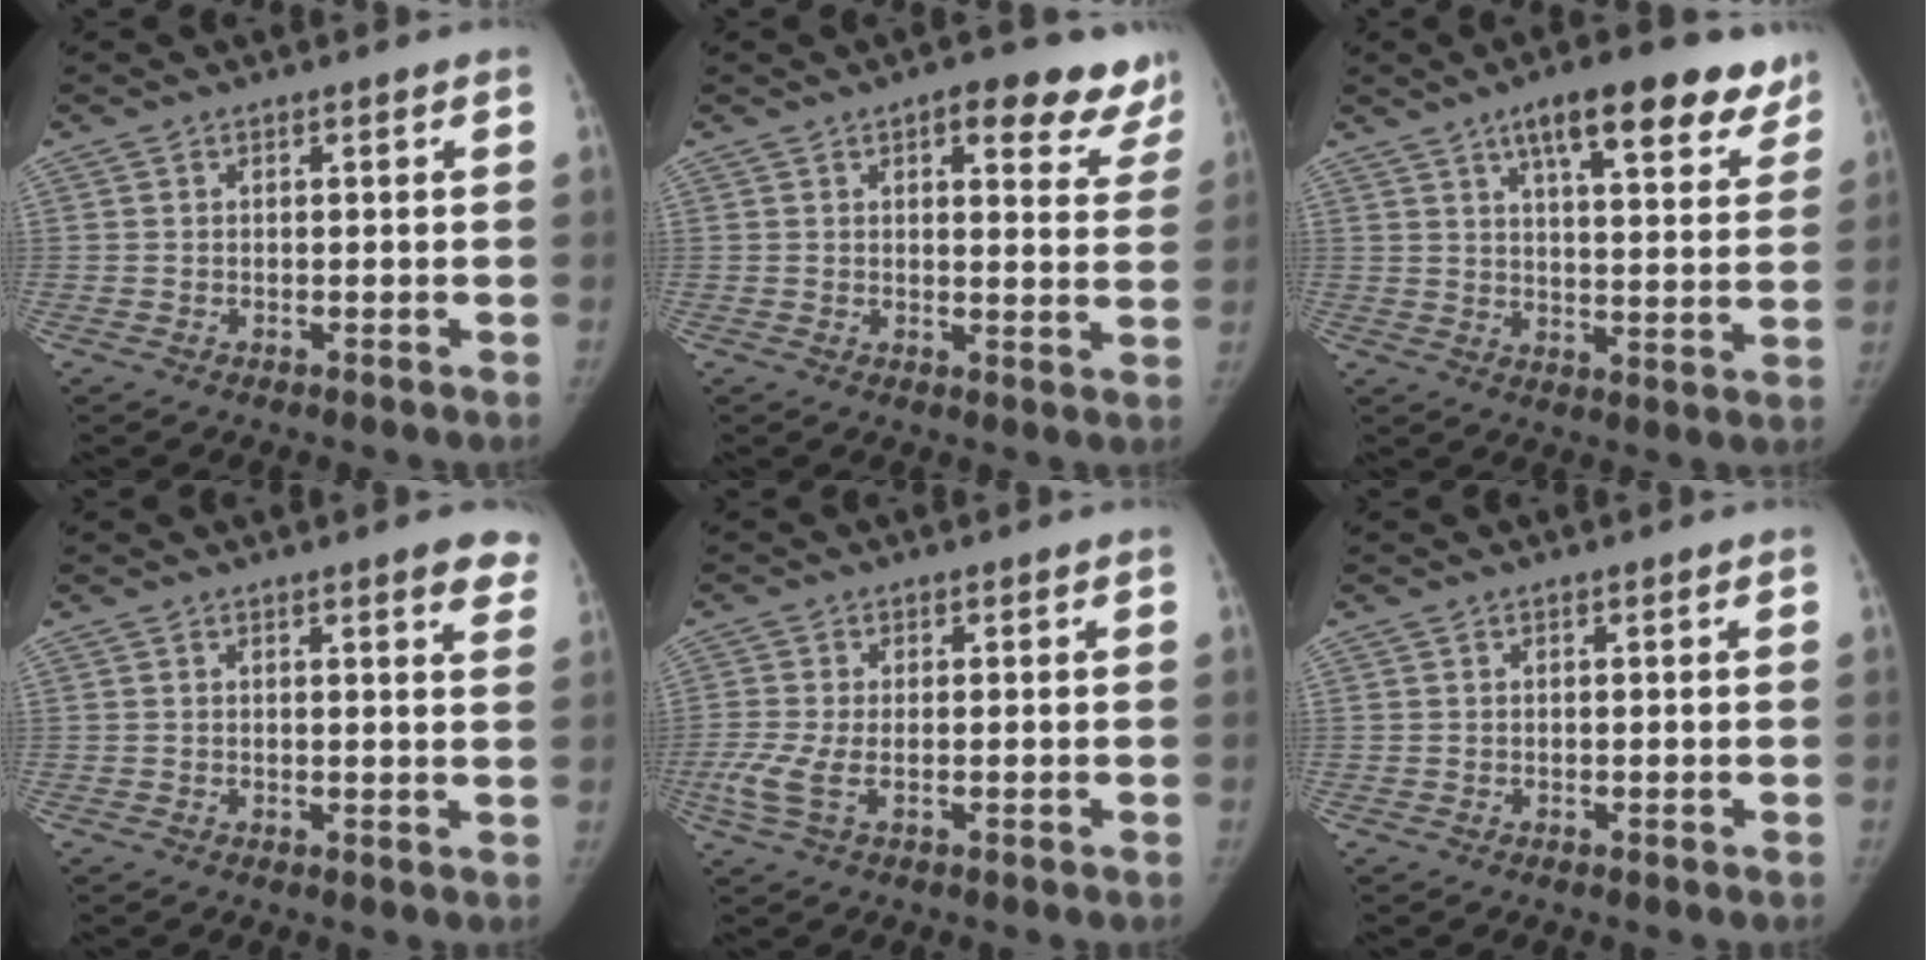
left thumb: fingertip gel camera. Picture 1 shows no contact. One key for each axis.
{"total": 11.9, "fx": 8.1, "fy": 4.8, "fz": 7.3, "tx": -0.038, "ty": -0.033, "tz": 0.082}
{"total": 16.6, "fx": 10.7, "fy": 5.4, "fz": 11.4, "tx": -0.121, "ty": -0.038, "tz": 0.152}
{"total": 5.1, "fx": 3.7, "fy": 1.2, "fz": 3.4, "tx": -0.020, "ty": -0.013, "tz": 0.032}
{"total": 4.5, "fx": -1.1, "fy": 1.9, "fz": 4.0, "tx": -0.114, "ty": -0.007, "tz": -0.024}
{"total": 0.0}